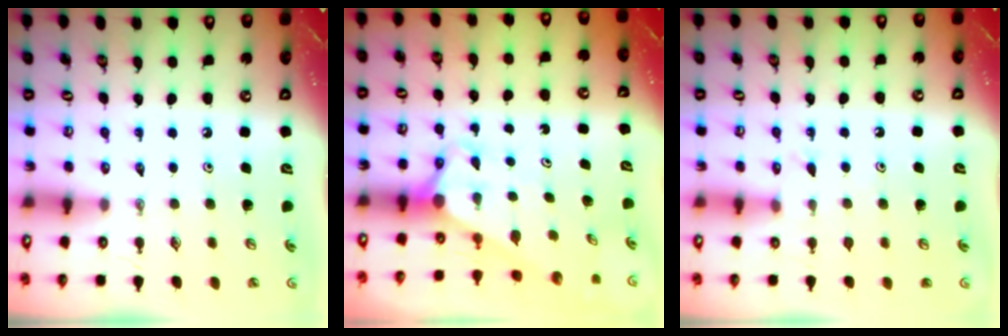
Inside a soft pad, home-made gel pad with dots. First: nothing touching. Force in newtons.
{"total": 2.7, "press": 2.7, "slide": 0.0}
{"total": 4.5, "press": 4.5, "slide": 0.6}